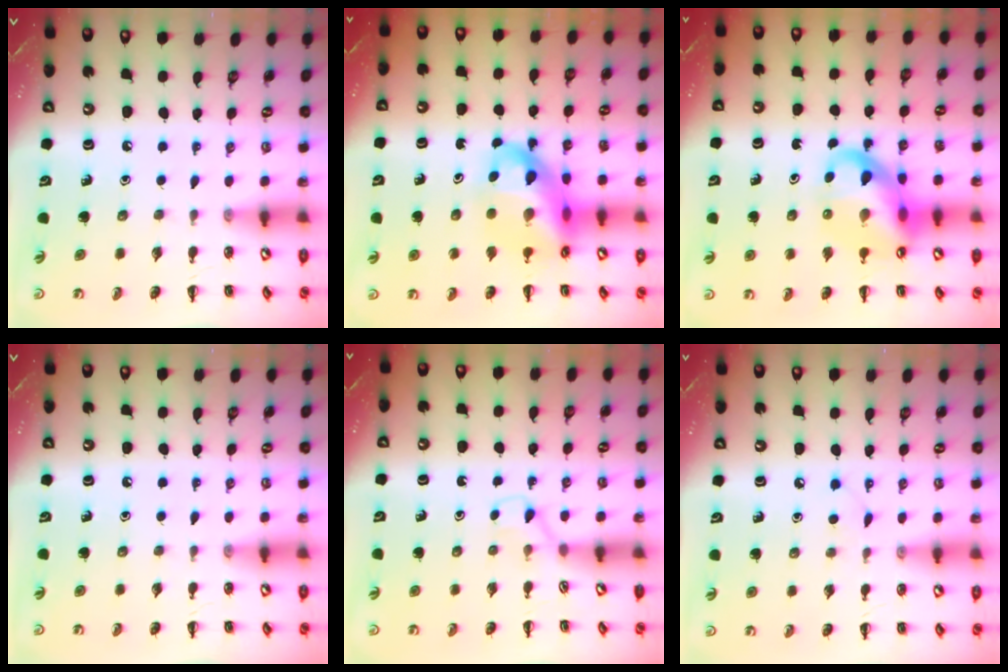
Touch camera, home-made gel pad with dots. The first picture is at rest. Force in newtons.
{"total": 15.8, "press": 15.2, "slide": 4.0}
{"total": 15.2, "press": 14.7, "slide": 3.9}
{"total": 0.0}
{"total": 2.9, "press": 2.7, "slide": 1.0}
{"total": 2.7, "press": 2.6, "slide": 0.9}